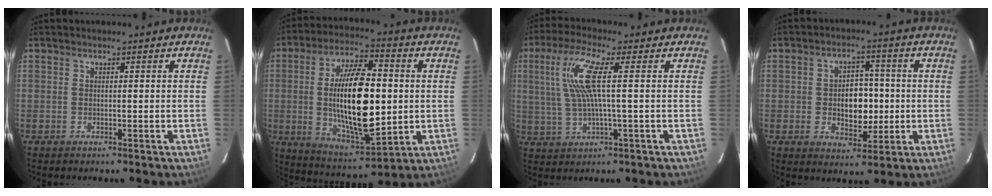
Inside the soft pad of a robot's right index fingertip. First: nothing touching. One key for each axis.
{"total": 20.7, "fx": 0.1, "fy": 7.8, "fz": 19.2, "tx": -0.350, "ty": -0.010, "tz": 0.011}
{"total": 10.3, "fx": 2.6, "fy": 4.7, "fz": 8.8, "tx": -0.168, "ty": 0.018, "tz": 0.050}
{"total": 7.8, "fx": -0.6, "fy": 5.4, "fz": 5.6, "tx": -0.099, "ty": 0.007, "tz": 0.000}